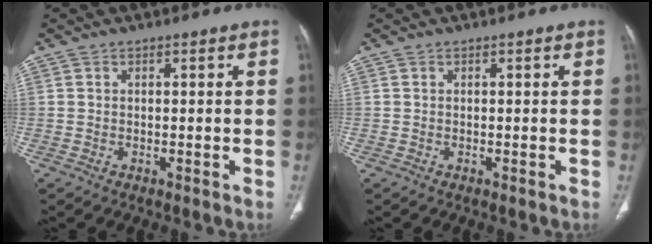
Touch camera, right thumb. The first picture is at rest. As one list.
[{"total": 0.0}]